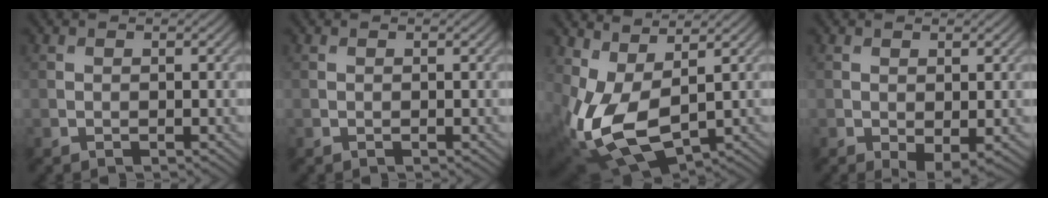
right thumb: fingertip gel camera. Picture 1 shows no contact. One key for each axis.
{"total": 0.0}
{"total": 11.6, "fx": 0.3, "fy": 6.4, "fz": 9.6, "tx": -0.237, "ty": -0.021, "tz": 0.014}
{"total": 2.2, "fx": -0.6, "fy": 1.1, "fz": 1.8, "tx": -0.033, "ty": -0.012, "tz": -0.005}